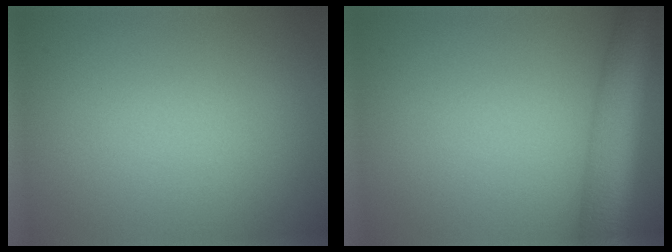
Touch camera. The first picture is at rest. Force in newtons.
{"total": 7.8, "press": 7.8, "slide": 0.4}